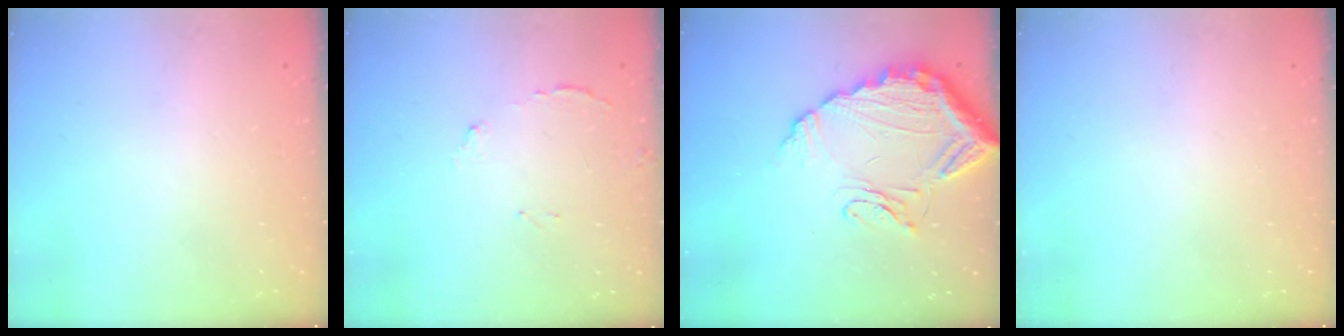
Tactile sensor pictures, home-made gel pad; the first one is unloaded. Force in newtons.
{"total": 8.5, "press": 8.5, "slide": 0.5}
{"total": 14.4, "press": 14.3, "slide": 1.5}
{"total": 0.0}